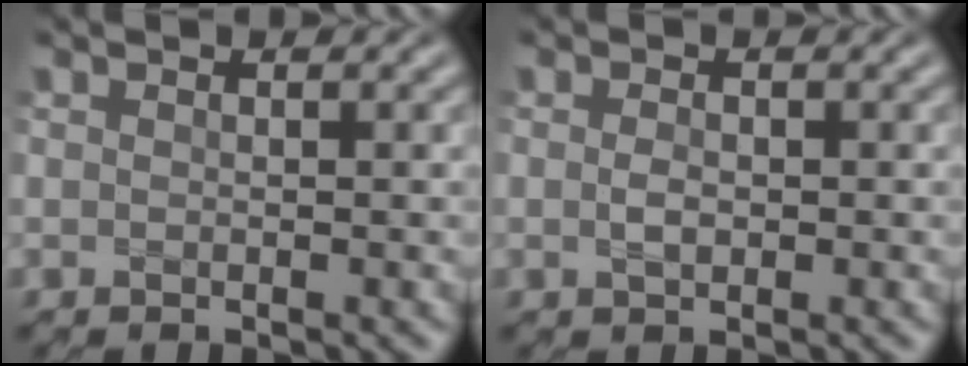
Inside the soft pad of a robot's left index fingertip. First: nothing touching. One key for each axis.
{"total": 1.3, "fx": 0.0, "fy": 0.8, "fz": 1.0, "tx": -0.022, "ty": -0.001, "tz": -0.002}